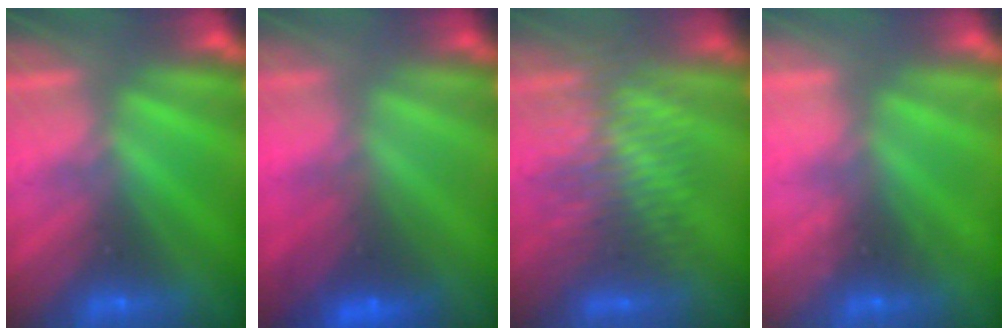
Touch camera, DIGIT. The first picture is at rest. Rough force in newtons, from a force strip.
{"total": 2.8}
{"total": 3.5}
{"total": 2.2}